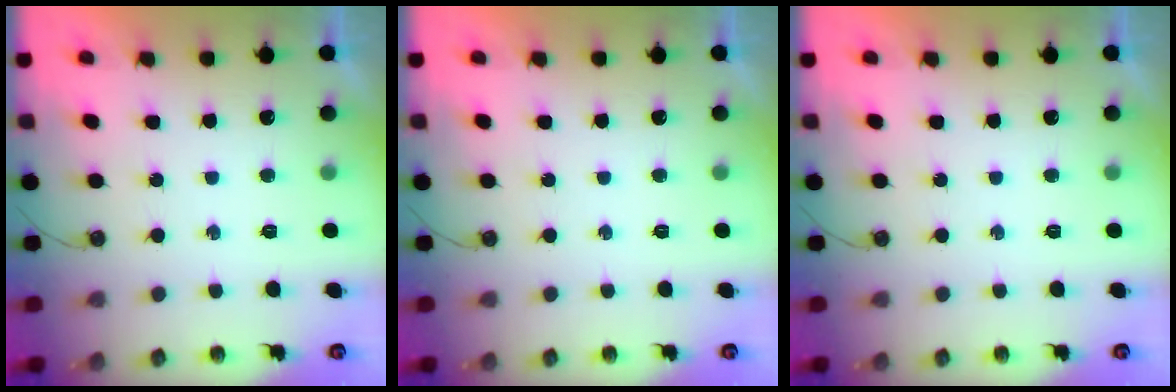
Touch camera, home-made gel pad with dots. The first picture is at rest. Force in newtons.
{"total": 0.0}
{"total": 0.0}